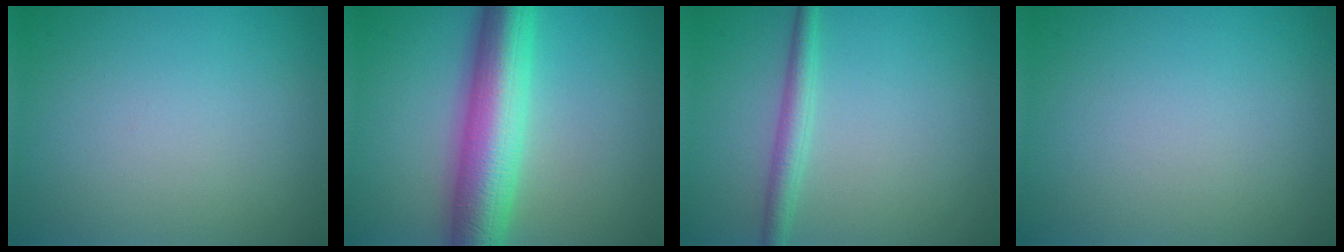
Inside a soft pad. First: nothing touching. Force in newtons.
{"total": 9.2, "press": 9.2, "slide": 0.1}
{"total": 2.2, "press": 2.2, "slide": 0.1}
{"total": 0.0}